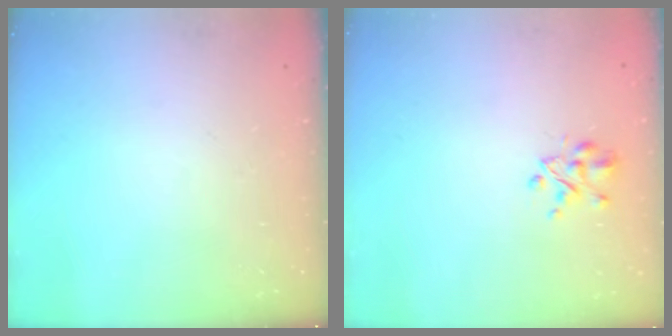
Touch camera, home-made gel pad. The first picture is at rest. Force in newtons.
{"total": 3.2, "press": 3.1, "slide": 0.6}